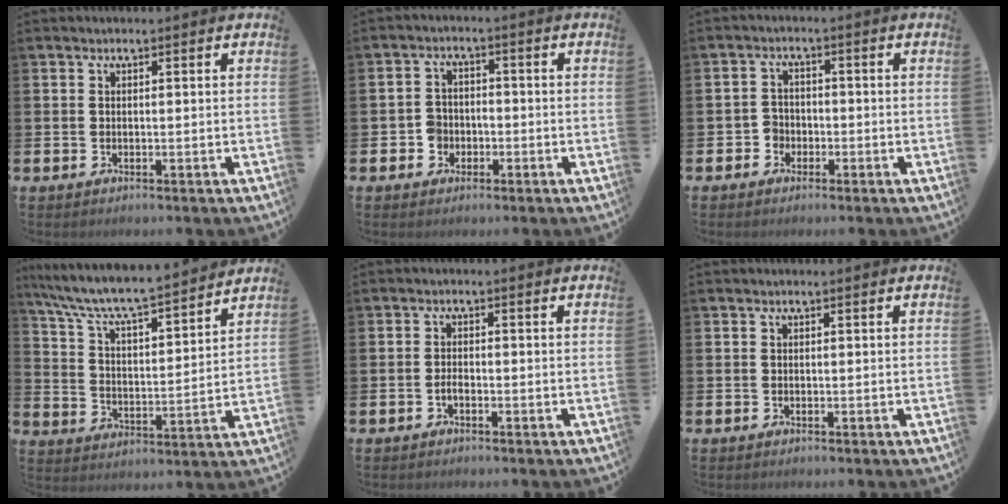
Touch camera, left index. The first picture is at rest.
{"total": 3.0, "force": [-1.5, 2.5, 0.5], "torque": [-0.021, 0.009, -0.035]}
{"total": 2.6, "force": [-1.6, 2.0, 0.1], "torque": [-0.016, 0.009, -0.037]}
{"total": 7.9, "force": [7.5, 0.5, 2.5], "torque": [-0.082, -0.061, 0.126]}
{"total": 1.1, "force": [-0.7, 0.5, 0.8], "torque": [-0.021, 0.001, -0.012]}
{"total": 0.0}